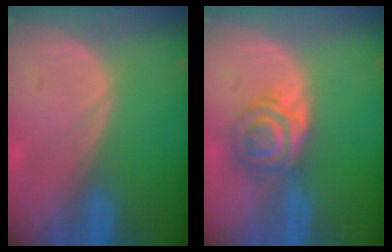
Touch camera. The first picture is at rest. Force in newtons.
{"total": 6.0, "press": 5.6, "slide": 2.2}